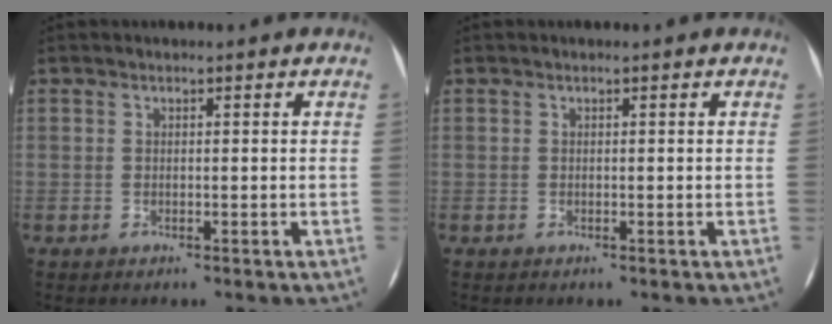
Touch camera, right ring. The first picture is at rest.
{"total": 0.0}